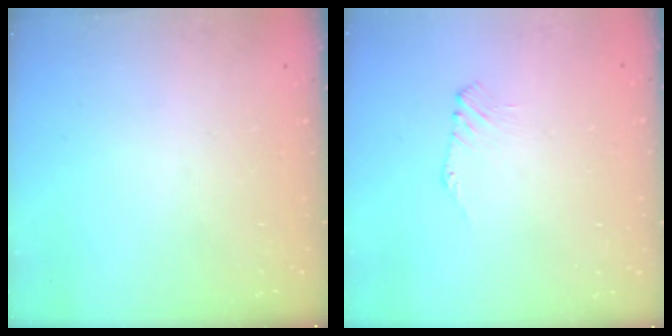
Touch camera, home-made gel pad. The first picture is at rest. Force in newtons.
{"total": 1.0, "press": 0.9, "slide": 0.4}